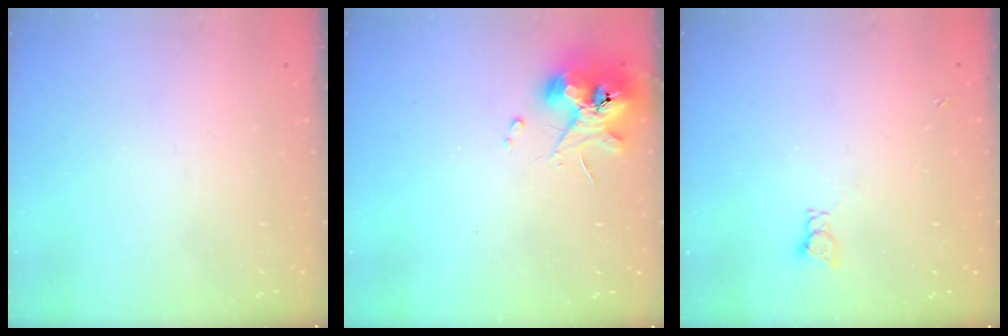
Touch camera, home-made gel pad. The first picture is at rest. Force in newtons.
{"total": 10.8, "press": 10.7, "slide": 1.4}
{"total": 2.0, "press": 2.0, "slide": 0.3}